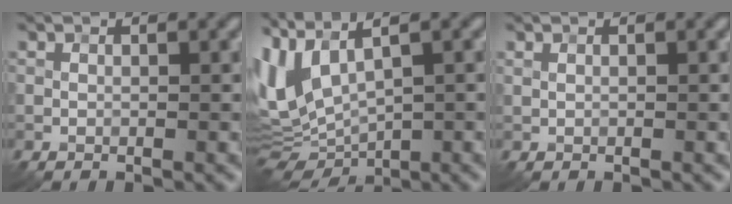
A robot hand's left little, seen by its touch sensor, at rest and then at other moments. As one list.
[{"total": 7.0, "force": [1.3, 2.9, 6.2], "torque": [-0.137, -0.003, 0.032]}, {"total": 0.0}]